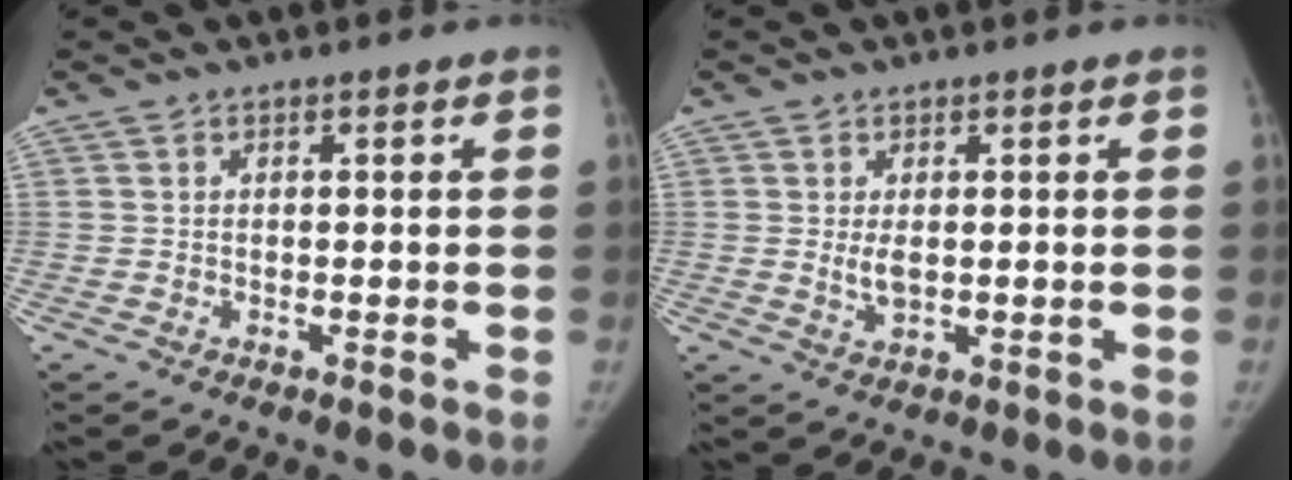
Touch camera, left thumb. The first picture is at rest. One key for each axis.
{"total": 2.8, "fx": 0.3, "fy": 1.4, "fz": 2.4, "tx": -0.042, "ty": -0.008, "tz": 0.012}